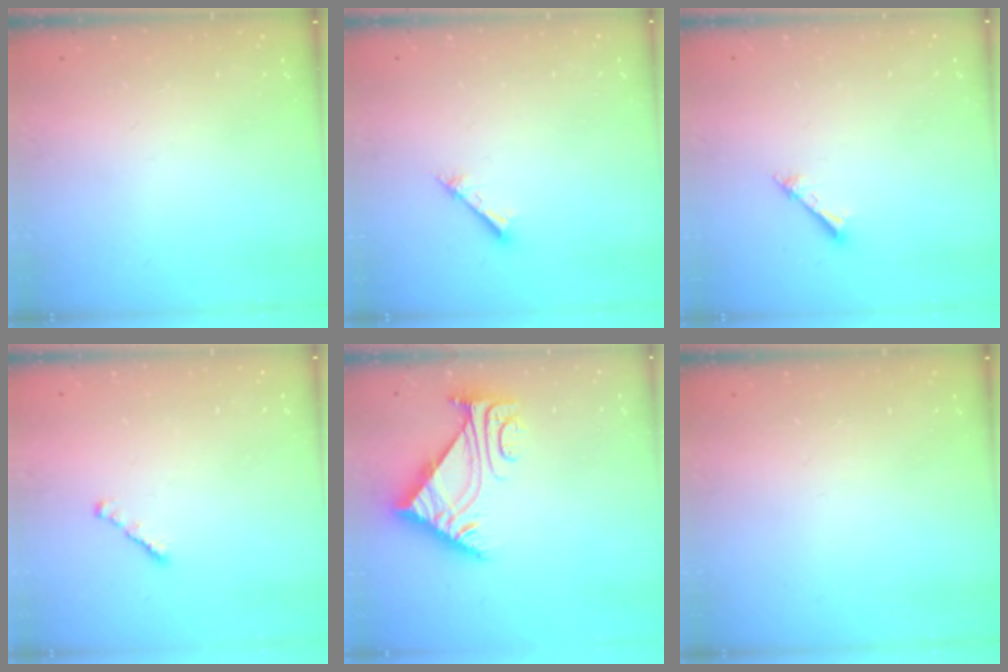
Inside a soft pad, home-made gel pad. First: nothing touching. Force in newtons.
{"total": 1.2, "press": 1.2, "slide": 0.1}
{"total": 1.5, "press": 1.5, "slide": 0.2}
{"total": 1.8, "press": 1.7, "slide": 0.6}
{"total": 5.9, "press": 5.8, "slide": 0.6}
{"total": 0.0}